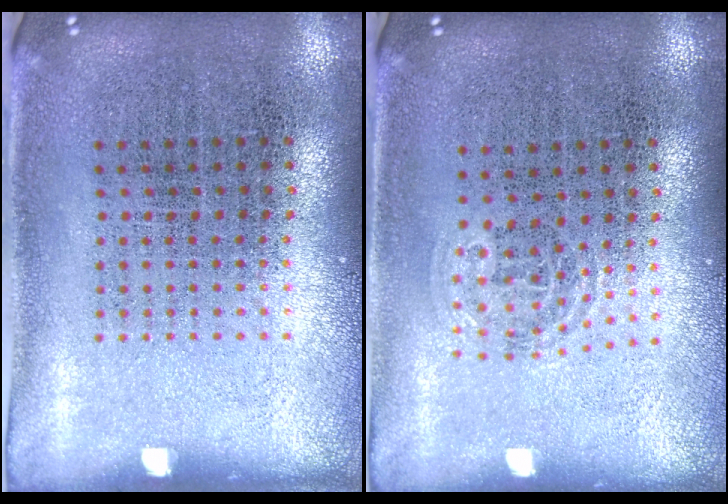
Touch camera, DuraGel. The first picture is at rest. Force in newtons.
{"total": 0.8, "press": 0.6, "slide": 0.6}